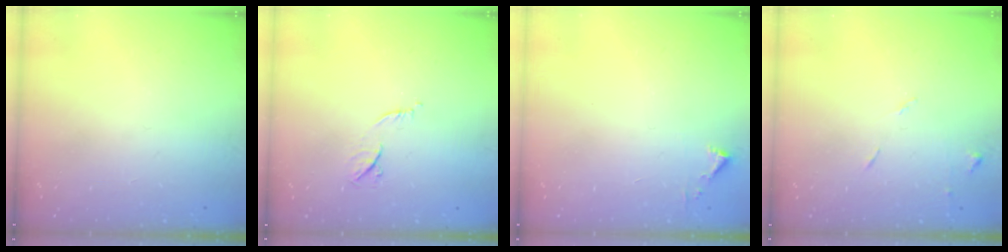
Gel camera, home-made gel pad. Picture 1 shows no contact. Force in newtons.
{"total": 6.2, "press": 6.1, "slide": 1.1}
{"total": 2.3, "press": 2.3, "slide": 0.2}
{"total": 5.3, "press": 5.2, "slide": 0.7}